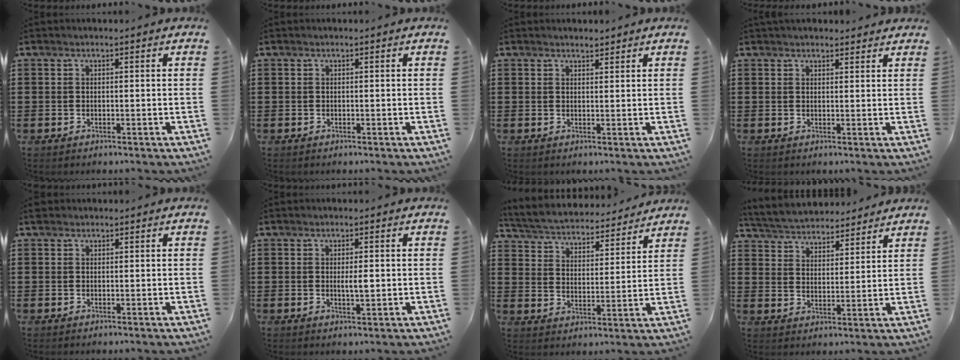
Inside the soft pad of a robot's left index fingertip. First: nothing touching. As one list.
[{"total": 0.0}, {"total": 1.5, "force": [1.4, 0.4, 0.3], "torque": [-0.009, 0.003, 0.028]}, {"total": 1.8, "force": [1.7, 0.7, 0.1], "torque": [-0.006, 0.003, 0.033]}, {"total": 0.7, "force": [0.5, 0.5, 0.2], "torque": [-0.005, 0.004, 0.010]}, {"total": 2.4, "force": [0.1, 0.6, 2.3], "torque": [-0.036, -0.006, -0.001]}, {"total": 3.9, "force": [3.8, 0.2, 0.4], "torque": [-0.031, -0.031, 0.059]}, {"total": 4.4, "force": [4.4, 0.6, 0.0], "torque": [-0.024, -0.026, 0.075]}]